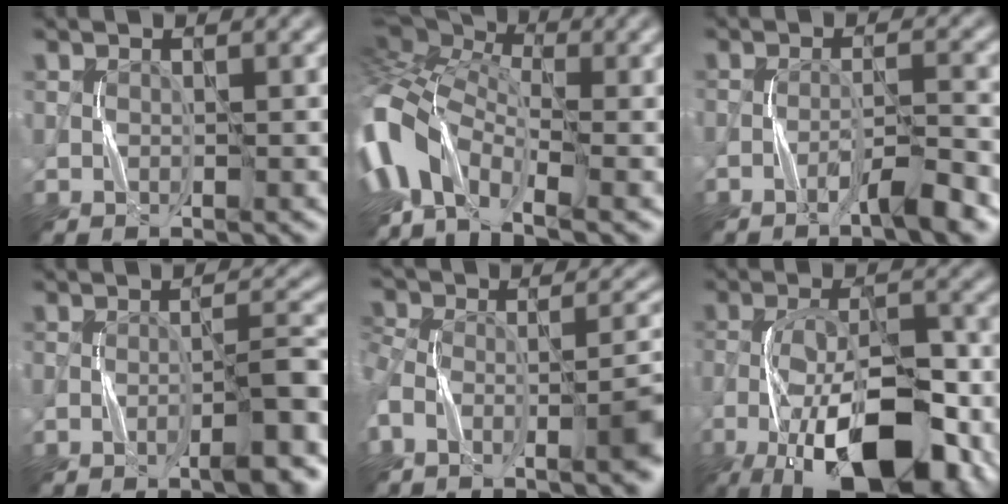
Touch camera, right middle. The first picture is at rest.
{"total": 12.2, "force": [-4.0, 6.8, 9.3], "torque": [-0.219, -0.002, -0.085]}
{"total": 3.4, "force": [-2.4, 0.2, 2.4], "torque": [-0.040, 0.008, -0.049]}
{"total": 4.7, "force": [-2.9, 0.7, 3.7], "torque": [-0.043, 0.015, -0.046]}
{"total": 7.9, "force": [-4.8, 2.6, 5.8], "torque": [-0.089, -0.008, -0.084]}
{"total": 14.1, "force": [-7.5, 5.7, 10.5], "torque": [-0.193, -0.007, -0.129]}